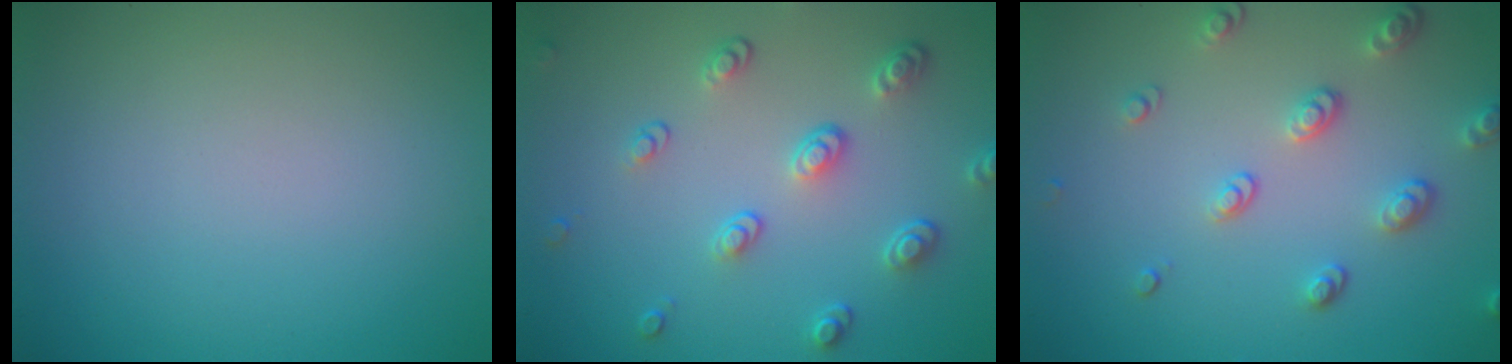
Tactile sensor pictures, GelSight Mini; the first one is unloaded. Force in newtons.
{"total": 3.7, "press": 2.9, "slide": 2.4}
{"total": 2.9, "press": 2.6, "slide": 1.3}